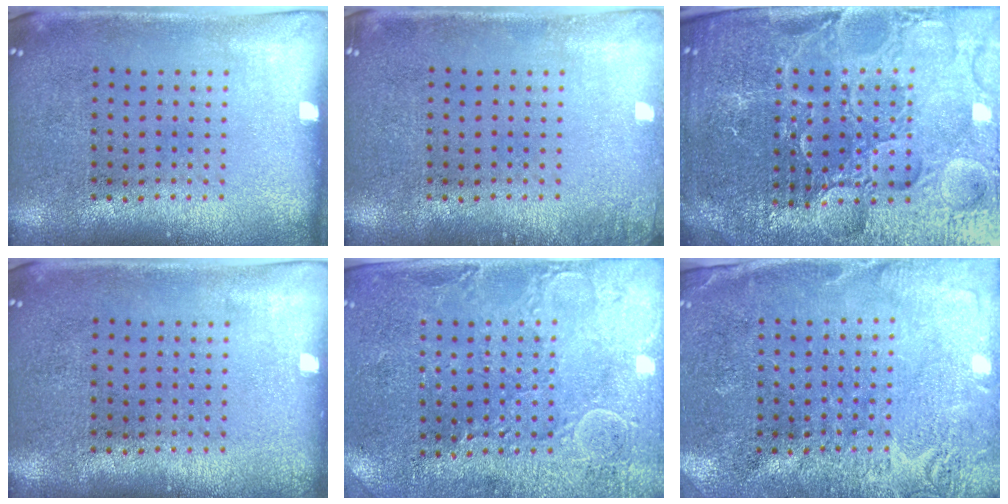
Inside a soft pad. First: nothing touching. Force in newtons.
{"total": 1.0, "press": 1.0, "slide": 0.2}
{"total": 5.8, "press": 5.3, "slide": 2.3}
{"total": 0.0}
{"total": 2.8, "press": 2.7, "slide": 0.7}
{"total": 2.8, "press": 2.8, "slide": 0.3}